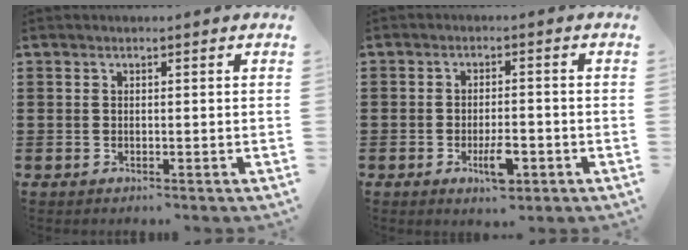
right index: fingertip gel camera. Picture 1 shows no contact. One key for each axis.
{"total": 4.8, "fx": -2.0, "fy": 1.8, "fz": 3.9, "tx": -0.070, "ty": 0.002, "tz": -0.034}